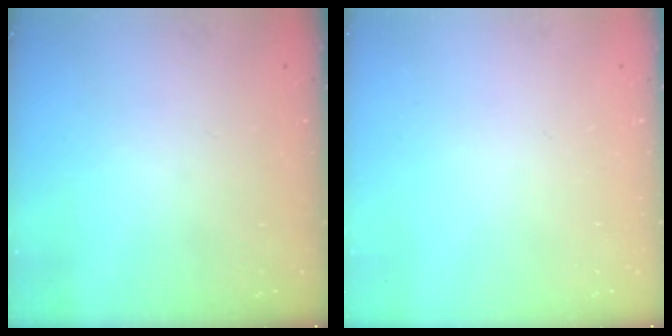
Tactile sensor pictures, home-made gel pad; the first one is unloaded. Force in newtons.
{"total": 0.0}